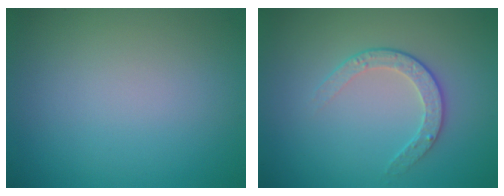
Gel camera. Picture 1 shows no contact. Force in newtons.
{"total": 2.2, "press": 1.6, "slide": 1.5}